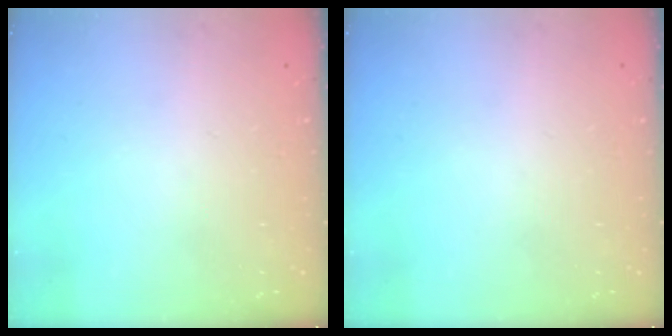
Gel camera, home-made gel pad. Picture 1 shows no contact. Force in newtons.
{"total": 0.0}